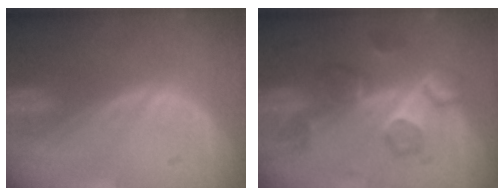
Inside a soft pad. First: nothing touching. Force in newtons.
{"total": 8.4, "press": 7.6, "slide": 3.6}